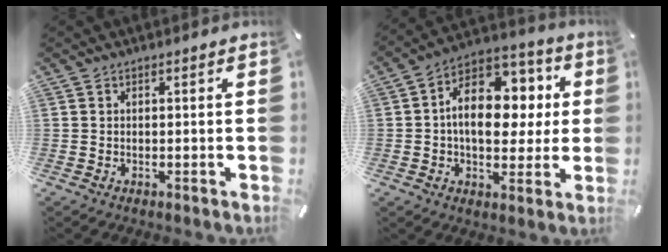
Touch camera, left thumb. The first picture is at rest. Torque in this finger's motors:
{"motor_torque": [1.15, 2.36, 0.90, -0.53, 0.27]}